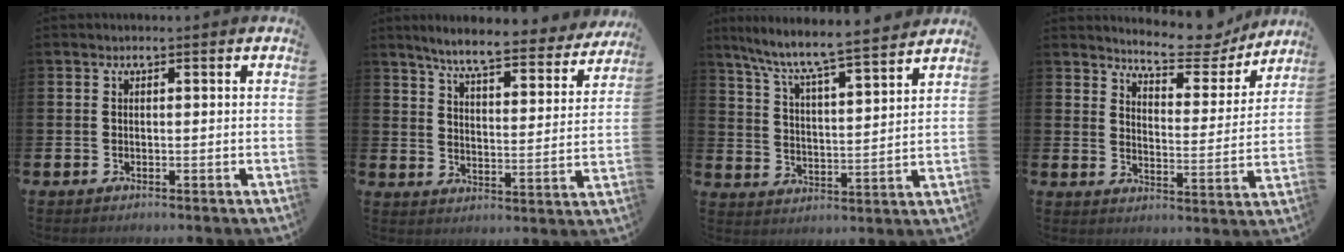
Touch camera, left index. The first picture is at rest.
{"total": 7.0, "force": [6.4, 0.5, 2.7], "torque": [-0.076, -0.044, 0.107]}
{"total": 7.8, "force": [7.3, 0.0, 2.8], "torque": [-0.090, -0.056, 0.122]}
{"total": 7.3, "force": [7.0, 1.4, 1.6], "torque": [-0.045, -0.051, 0.121]}